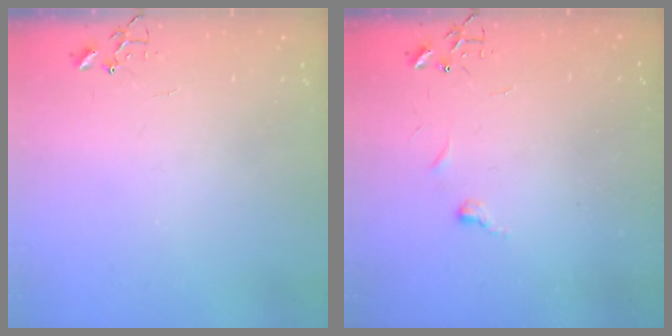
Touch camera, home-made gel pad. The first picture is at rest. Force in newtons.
{"total": 4.9, "press": 4.8, "slide": 0.6}